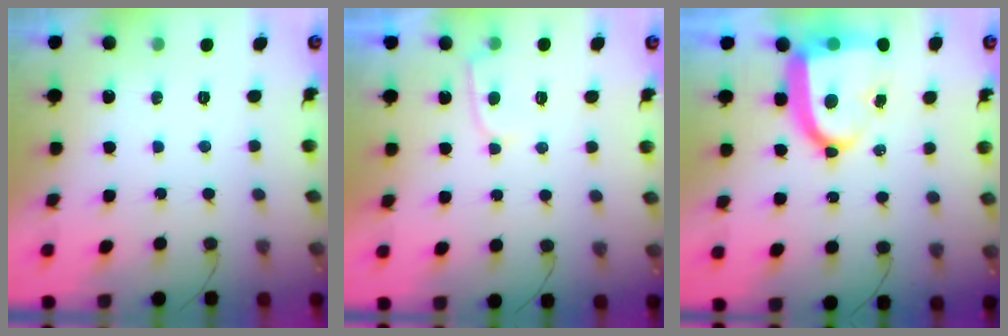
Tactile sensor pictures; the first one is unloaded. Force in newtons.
{"total": 3.1, "press": 3.1, "slide": 0.4}
{"total": 15.4, "press": 15.3, "slide": 2.0}